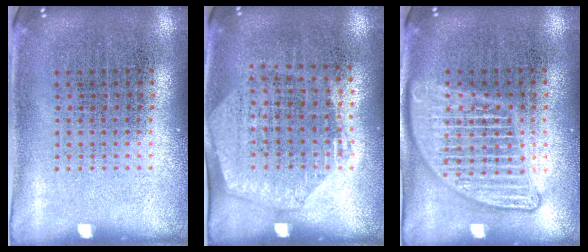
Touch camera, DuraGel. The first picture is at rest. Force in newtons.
{"total": 1.5, "press": 1.3, "slide": 0.7}
{"total": 2.8, "press": 2.8, "slide": 0.2}